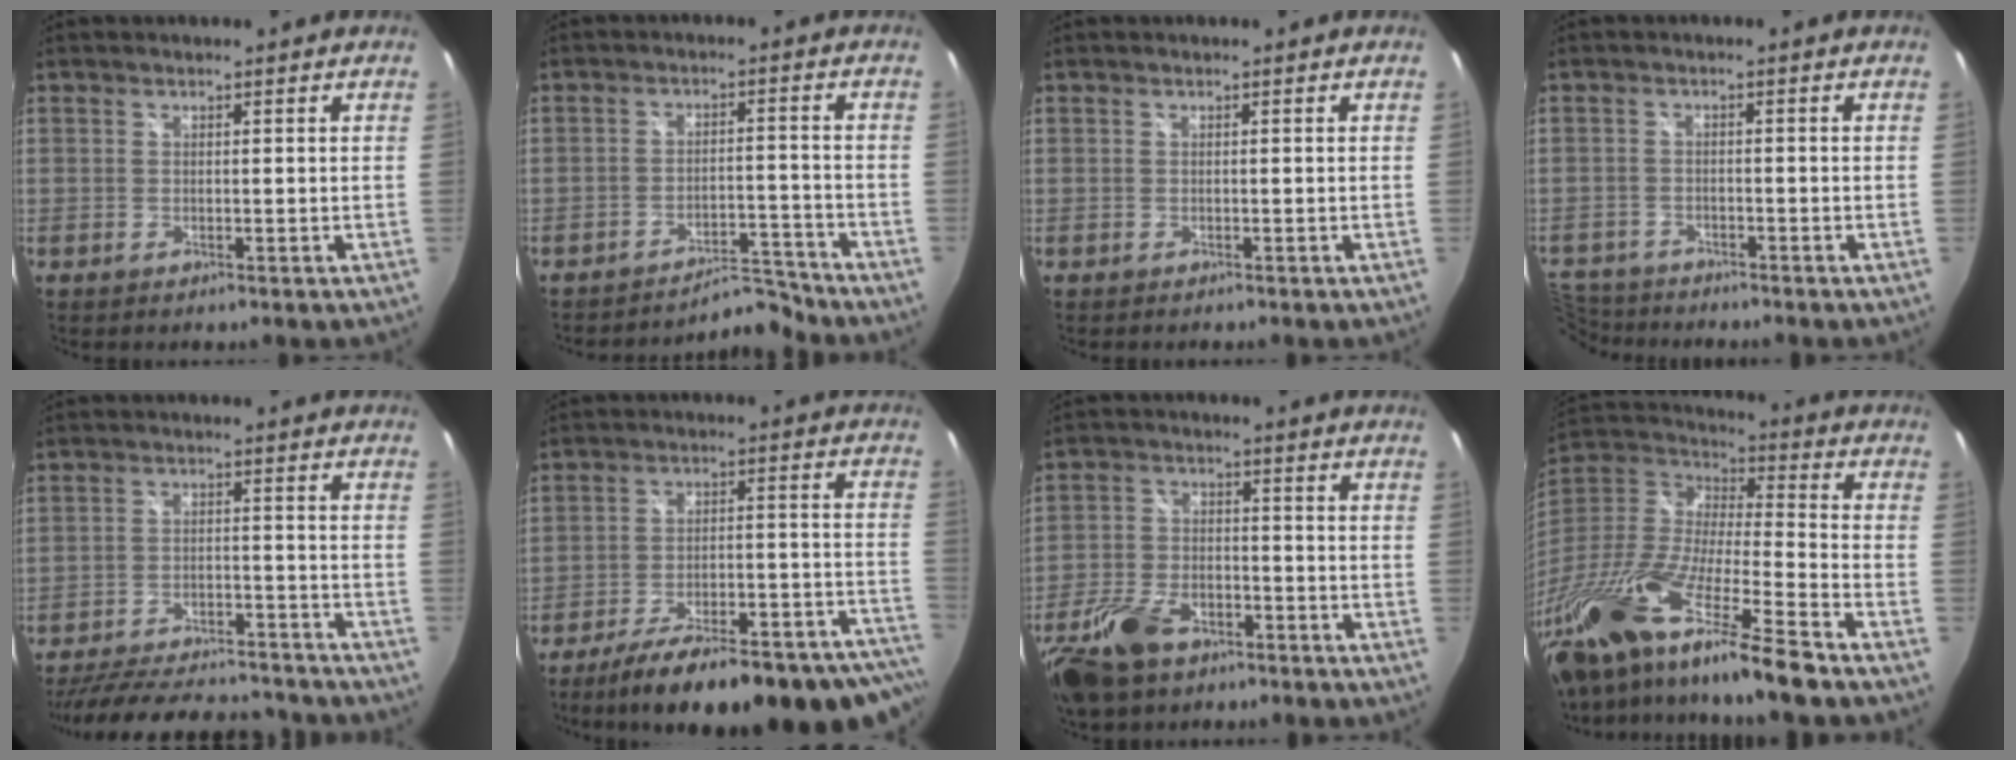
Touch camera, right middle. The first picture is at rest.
{"total": 6.1, "force": [-6.1, 0.2, -0.4], "torque": [0.004, 0.022, -0.094]}
{"total": 0.0}
{"total": 7.6, "force": [-6.8, 3.1, 1.4], "torque": [-0.064, 0.000, -0.129]}
{"total": 25.0, "force": [-21.8, 6.8, 10.3], "torque": [-0.203, -0.007, -0.292]}
{"total": 29.6, "force": [-25.4, 5.8, 14.0], "torque": [-0.184, -0.026, -0.341]}
{"total": 11.0, "force": [-6.9, 6.1, 5.9], "torque": [-0.150, -0.006, -0.130]}
{"total": 30.4, "force": [-21.9, 3.8, 20.8], "torque": [-0.376, -0.059, -0.391]}